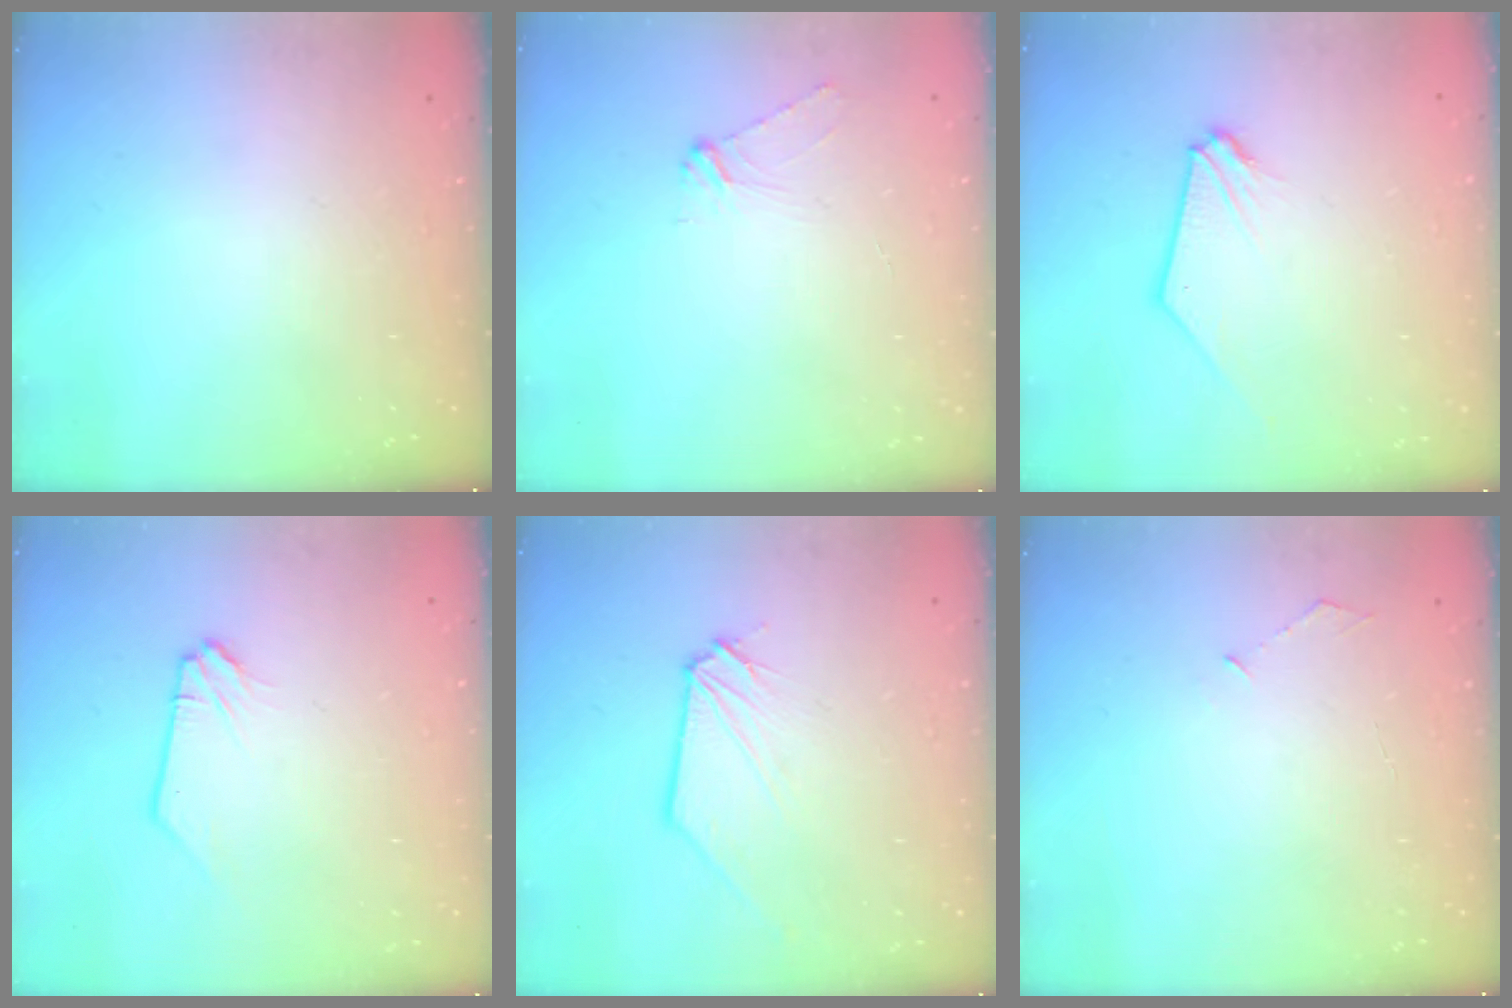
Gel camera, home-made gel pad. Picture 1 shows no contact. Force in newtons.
{"total": 3.3, "press": 3.3, "slide": 0.4}
{"total": 0.6, "press": 0.6, "slide": 0.1}
{"total": 0.0}
{"total": 0.6, "press": 0.6, "slide": 0.0}
{"total": 4.0, "press": 4.0, "slide": 0.5}